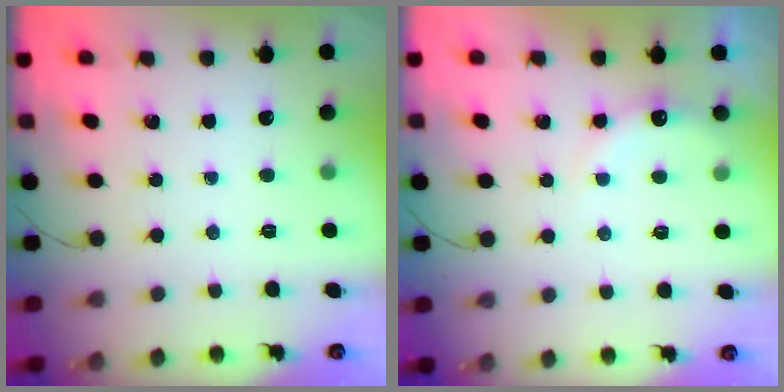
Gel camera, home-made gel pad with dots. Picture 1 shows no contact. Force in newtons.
{"total": 7.5, "press": 7.4, "slide": 1.5}